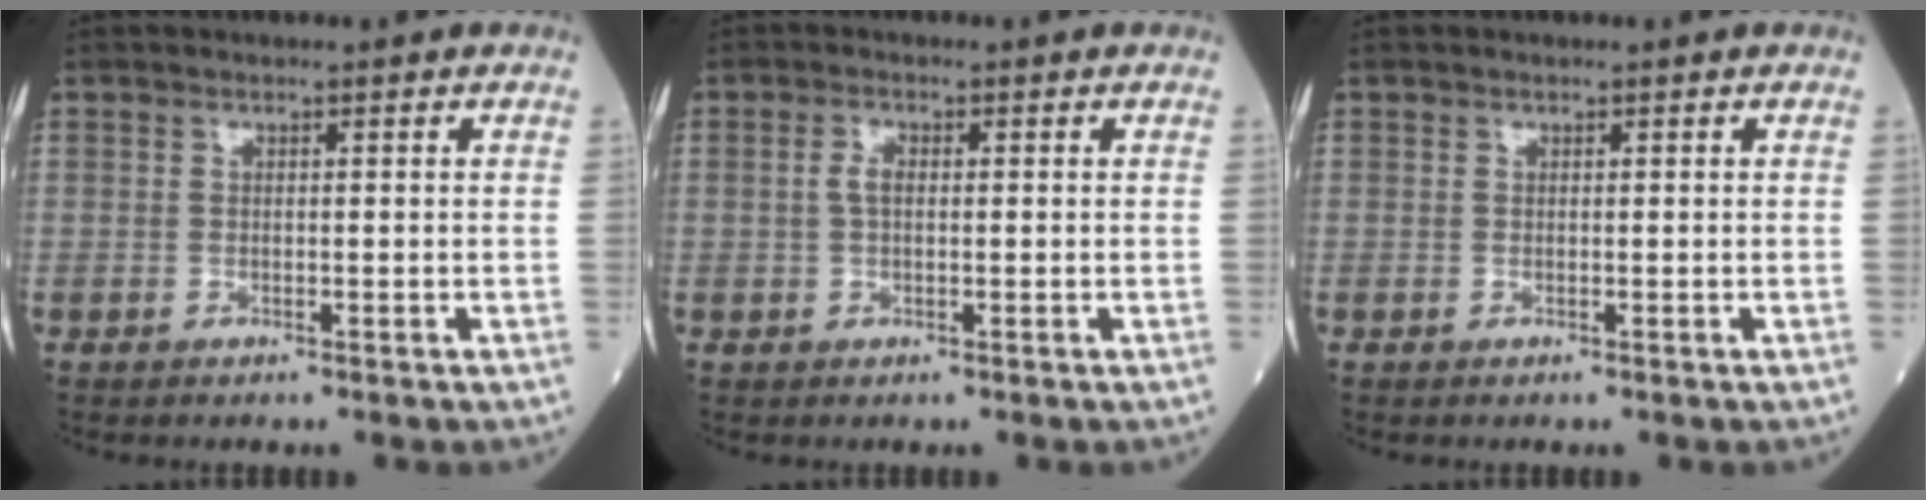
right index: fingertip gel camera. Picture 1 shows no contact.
{"total": 2.0, "force": [0.2, 1.0, 1.7], "torque": [-0.038, 0.006, 0.002]}
{"total": 0.0}